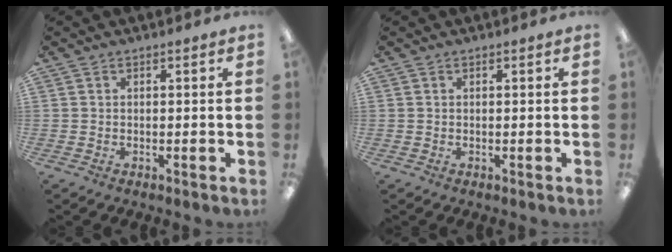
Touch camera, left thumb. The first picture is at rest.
{"total": 0.0}